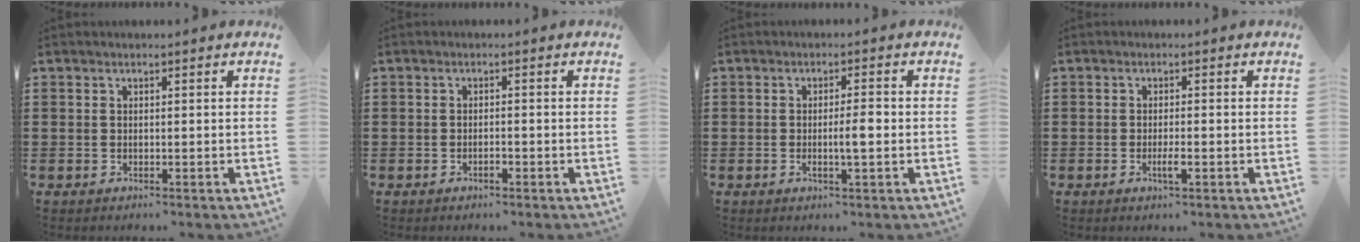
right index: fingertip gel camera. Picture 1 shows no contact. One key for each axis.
{"total": 1.3, "fx": -0.8, "fy": 0.4, "fz": 0.9, "tx": -0.021, "ty": -0.004, "tz": -0.013}
{"total": 3.0, "fx": -0.5, "fy": 0.3, "fz": 3.0, "tx": -0.053, "ty": -0.002, "tz": -0.010}
{"total": 2.2, "fx": -0.9, "fy": 0.3, "fz": 2.0, "tx": -0.042, "ty": -0.003, "tz": -0.019}